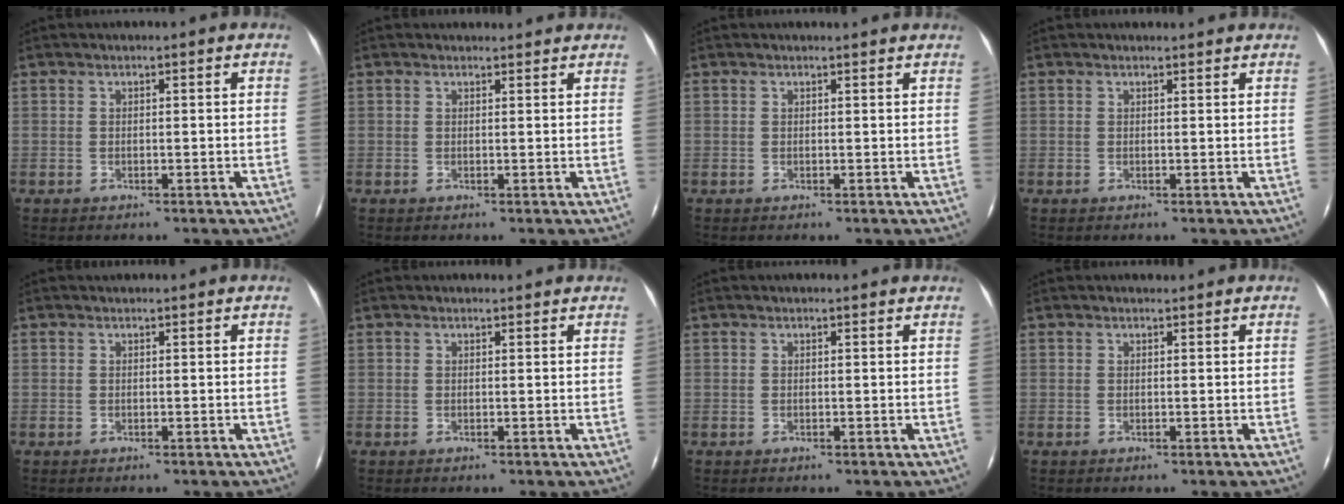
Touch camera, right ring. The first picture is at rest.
{"total": 3.0, "force": [2.8, 0.9, 0.6], "torque": [-0.019, 0.011, 0.030]}
{"total": 3.5, "force": [3.4, 0.1, 1.0], "torque": [-0.013, 0.006, 0.033]}
{"total": 2.8, "force": [2.6, 0.6, 0.8], "torque": [-0.020, 0.009, 0.028]}
{"total": 0.5, "force": [0.5, 0.2, 0.0], "torque": [-0.003, 0.004, 0.008]}
{"total": 2.2, "force": [2.1, 0.6, 0.5], "torque": [-0.017, 0.008, 0.021]}
{"total": 2.8, "force": [2.7, 0.3, 0.8], "torque": [-0.017, 0.007, 0.025]}
{"total": 0.7, "force": [0.7, 0.3, 0.1], "torque": [-0.005, 0.005, 0.010]}